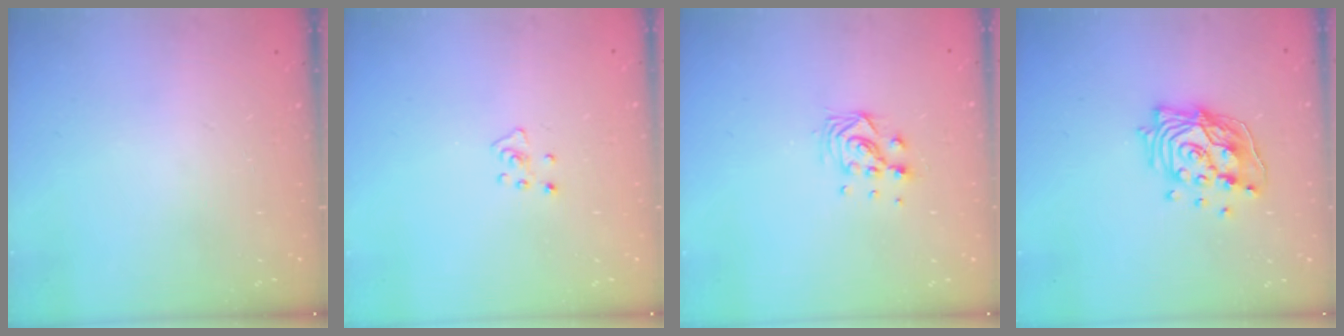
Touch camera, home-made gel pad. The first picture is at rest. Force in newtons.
{"total": 4.1, "press": 4.0, "slide": 0.5}
{"total": 7.9, "press": 7.9, "slide": 0.5}
{"total": 15.9, "press": 15.9, "slide": 1.5}